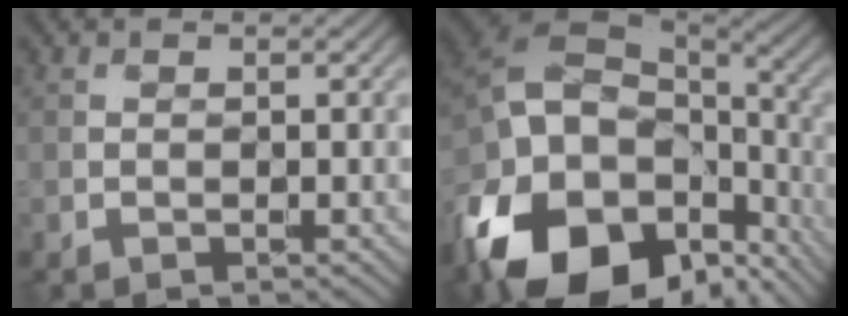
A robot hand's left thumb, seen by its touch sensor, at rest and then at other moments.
{"total": 19.9, "force": [-9.4, 13.2, 11.5], "torque": [-0.269, -0.036, -0.146]}